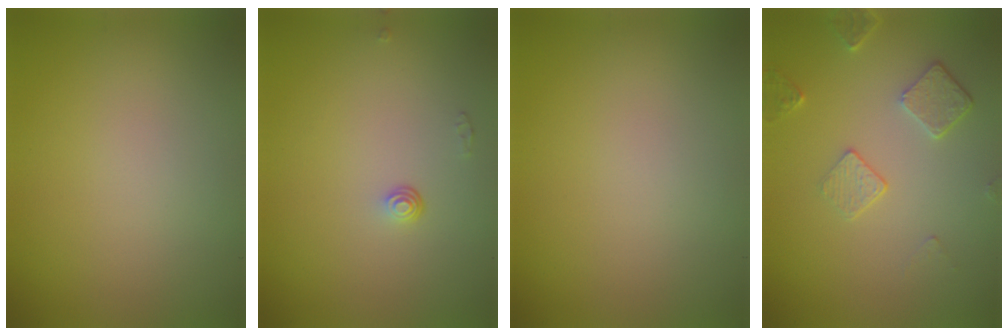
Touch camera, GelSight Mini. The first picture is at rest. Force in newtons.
{"total": 0.8, "press": 0.5, "slide": 0.6}
{"total": 0.0}
{"total": 2.3, "press": 1.6, "slide": 1.6}